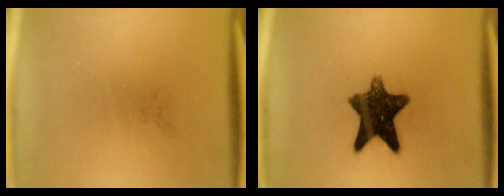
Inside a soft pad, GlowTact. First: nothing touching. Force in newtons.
{"total": 10.8}